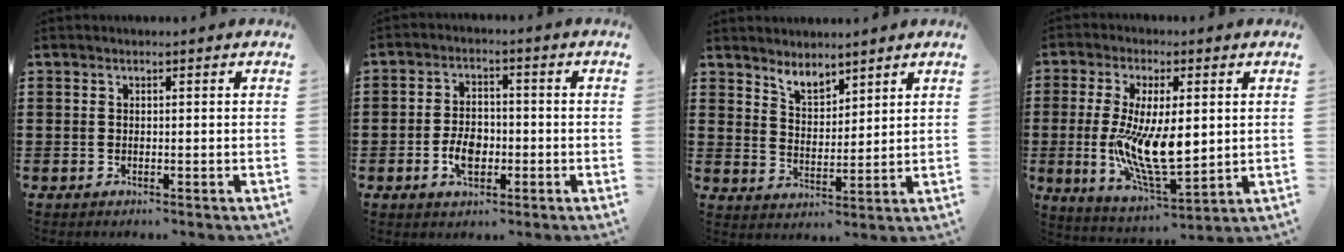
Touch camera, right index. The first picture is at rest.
{"total": 5.0, "force": [-1.4, 3.1, 3.6], "torque": [-0.066, 0.002, -0.029]}
{"total": 4.1, "force": [3.9, 0.9, 0.6], "torque": [-0.024, -0.007, 0.075]}
{"total": 11.8, "force": [0.1, 4.9, 10.8], "torque": [-0.208, -0.008, 0.005]}